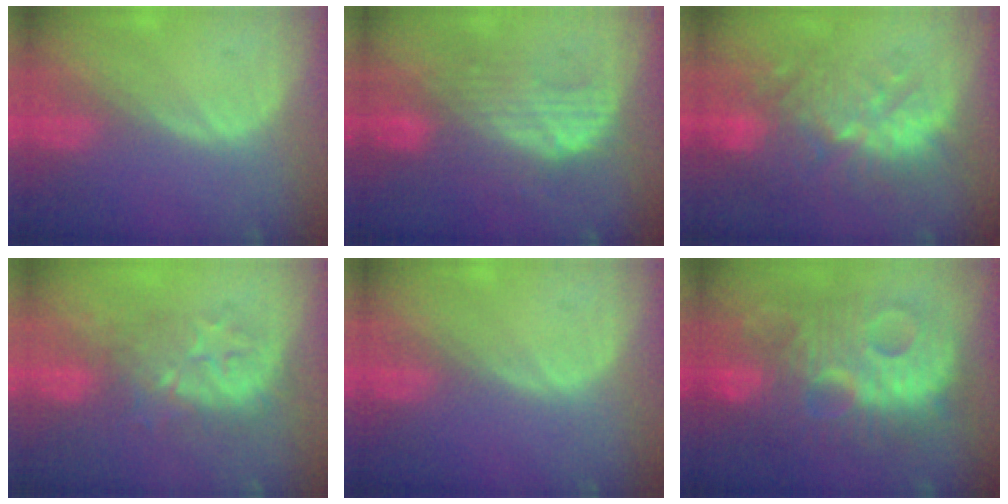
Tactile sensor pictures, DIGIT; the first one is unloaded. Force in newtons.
{"total": 7.7, "press": 7.6, "slide": 0.8}
{"total": 11.2, "press": 9.9, "slide": 5.2}
{"total": 7.8, "press": 7.5, "slide": 2.1}
{"total": 0.0}
{"total": 13.4, "press": 13.4, "slide": 1.0}